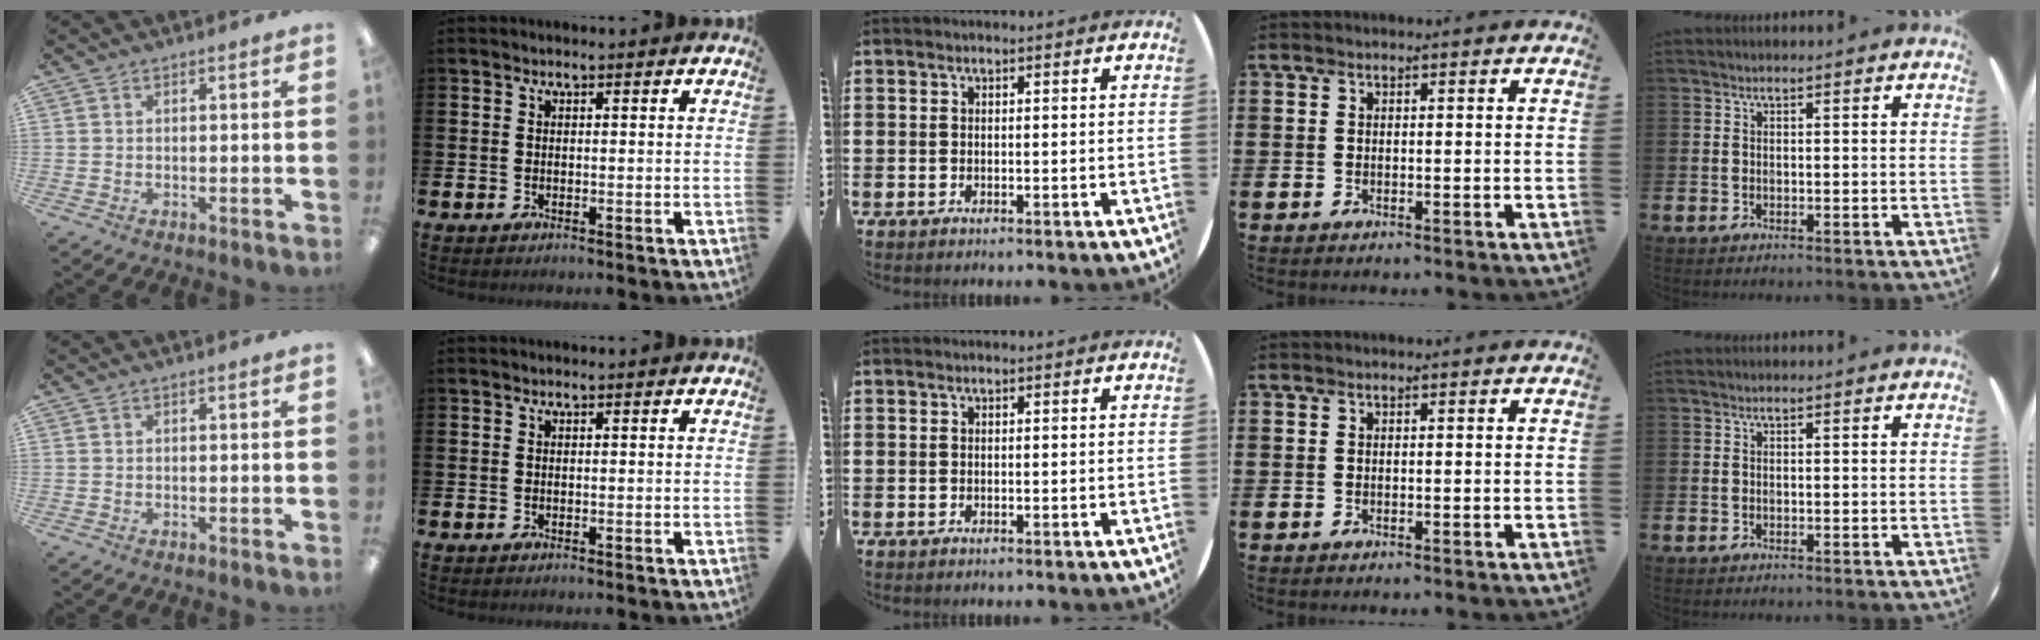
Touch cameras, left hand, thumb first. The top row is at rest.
{}